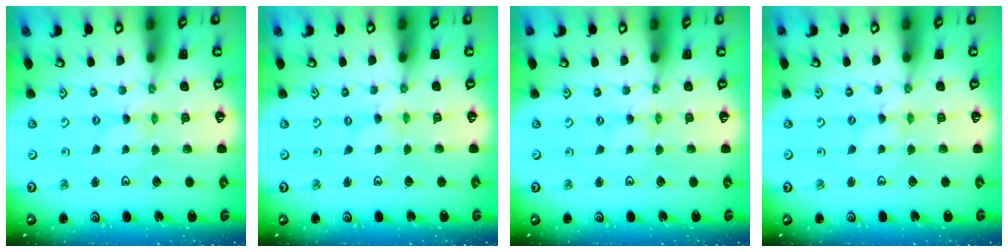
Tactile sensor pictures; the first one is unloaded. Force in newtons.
{"total": 0.0}
{"total": 0.0}
{"total": 2.3, "press": 2.3, "slide": 0.3}